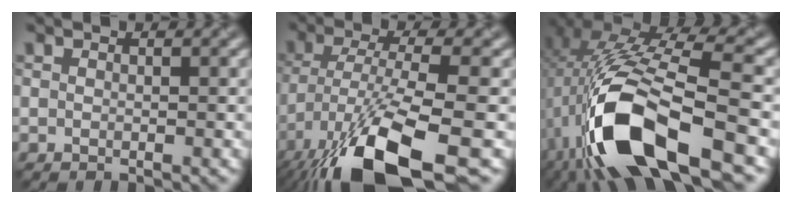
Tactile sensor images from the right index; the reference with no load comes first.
{"total": 13.3, "force": [-7.3, 3.8, 10.4], "torque": [-0.221, -0.028, -0.126]}
{"total": 13.7, "force": [-4.6, 5.4, 11.7], "torque": [-0.241, -0.009, -0.079]}